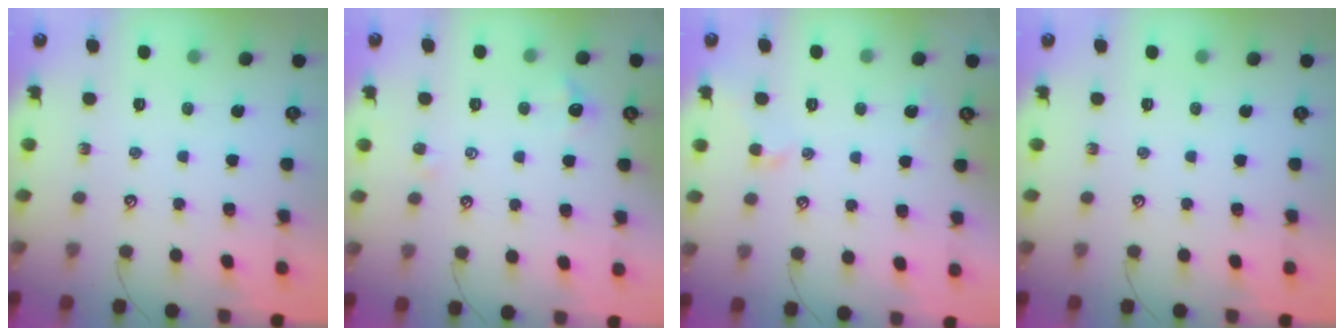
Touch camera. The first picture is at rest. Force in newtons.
{"total": 1.9, "press": 1.8, "slide": 0.5}
{"total": 2.3, "press": 2.2, "slide": 0.7}
{"total": 0.0}